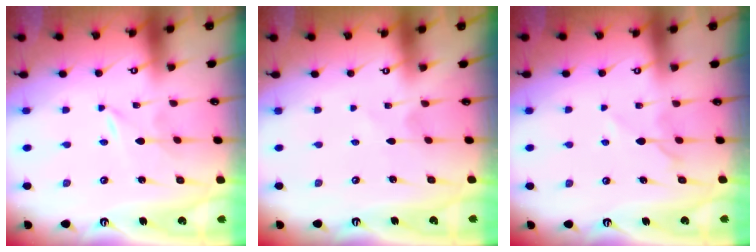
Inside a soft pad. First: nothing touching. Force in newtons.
{"total": 1.0, "press": 1.0, "slide": 0.1}
{"total": 5.3, "press": 5.2, "slide": 0.5}